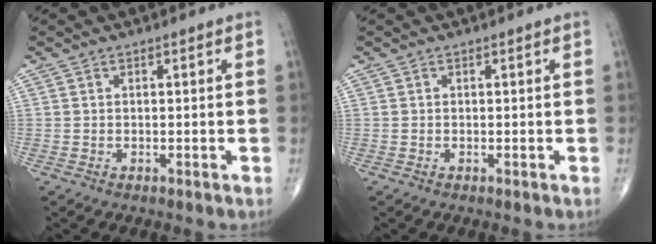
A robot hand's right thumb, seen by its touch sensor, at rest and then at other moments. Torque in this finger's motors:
{"motor_torque": [-0.05, 0.19, 0.23, 0.17, -0.01]}